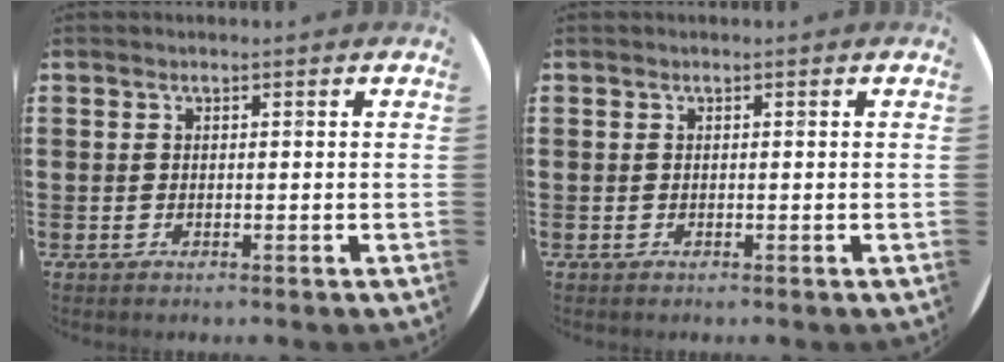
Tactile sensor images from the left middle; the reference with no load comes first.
{"total": 0.0}